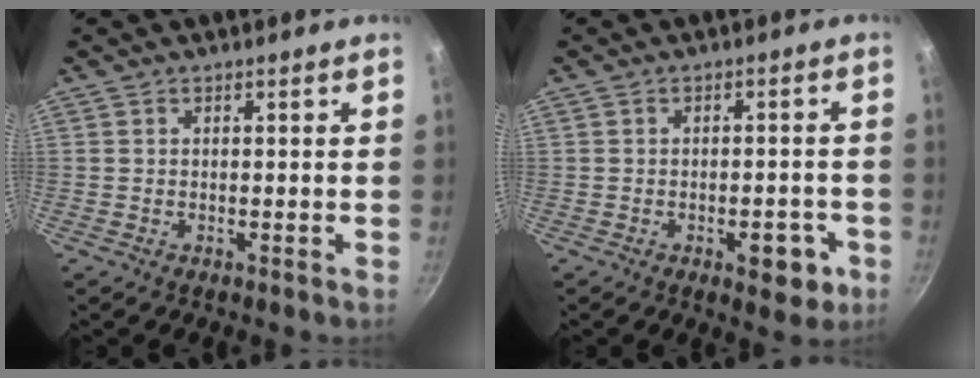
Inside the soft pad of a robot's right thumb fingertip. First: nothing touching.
{"total": 6.6, "force": [-2.6, 3.3, 5.1], "torque": [-0.040, 0.018, -0.027]}